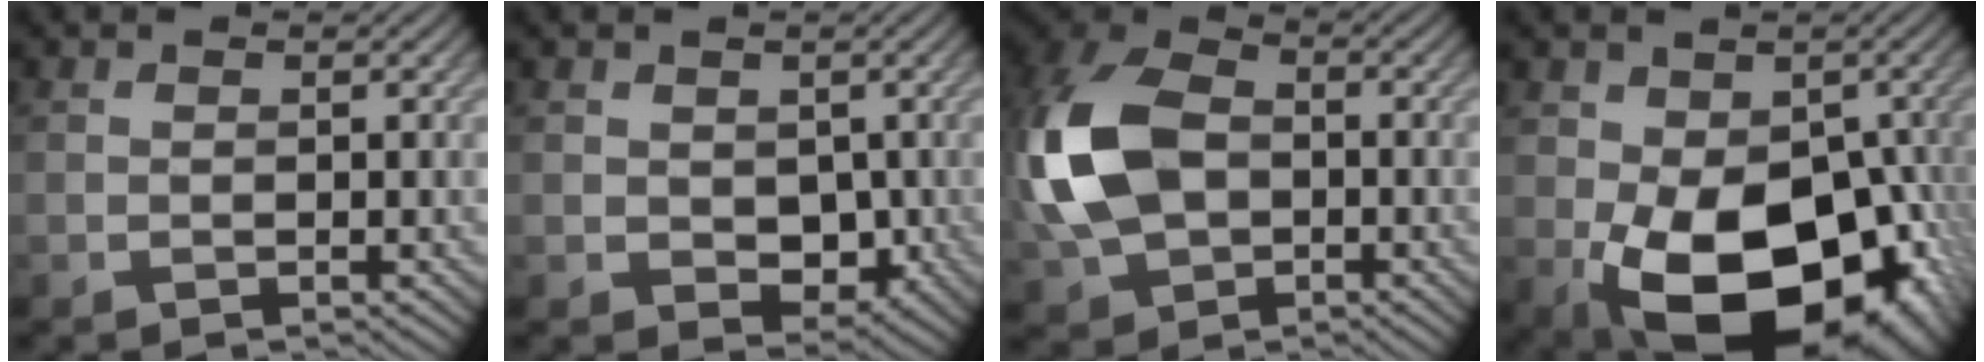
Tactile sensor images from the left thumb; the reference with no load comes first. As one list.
[{"total": 4.1, "force": [-0.3, 3.1, 2.7], "torque": [-0.052, -0.012, -0.005]}, {"total": 14.0, "force": [-0.9, 9.6, 10.2], "torque": [-0.267, 0.000, -0.028]}, {"total": 17.4, "force": [-5.6, 11.1, 12.2], "torque": [-0.184, -0.039, -0.076]}]